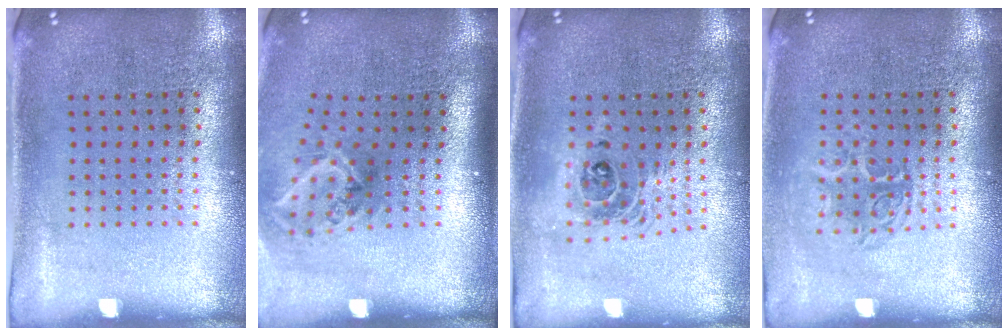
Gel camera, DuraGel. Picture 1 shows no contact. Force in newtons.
{"total": 1.9, "press": 1.2, "slide": 1.5}
{"total": 1.7, "press": 1.4, "slide": 1.0}
{"total": 1.4, "press": 1.1, "slide": 0.7}